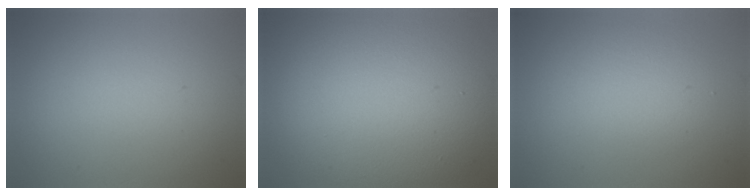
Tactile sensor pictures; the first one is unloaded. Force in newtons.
{"total": 14.3, "press": 14.3, "slide": 0.6}
{"total": 2.8, "press": 2.8, "slide": 0.2}